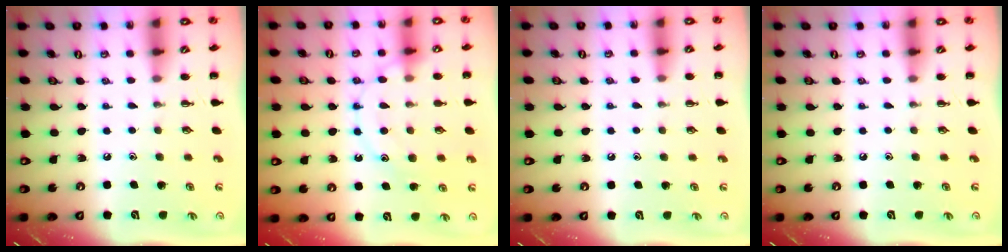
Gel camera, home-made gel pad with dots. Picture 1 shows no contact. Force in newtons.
{"total": 12.7, "press": 12.7, "slide": 0.8}
{"total": 6.0, "press": 5.7, "slide": 2.0}
{"total": 0.0}